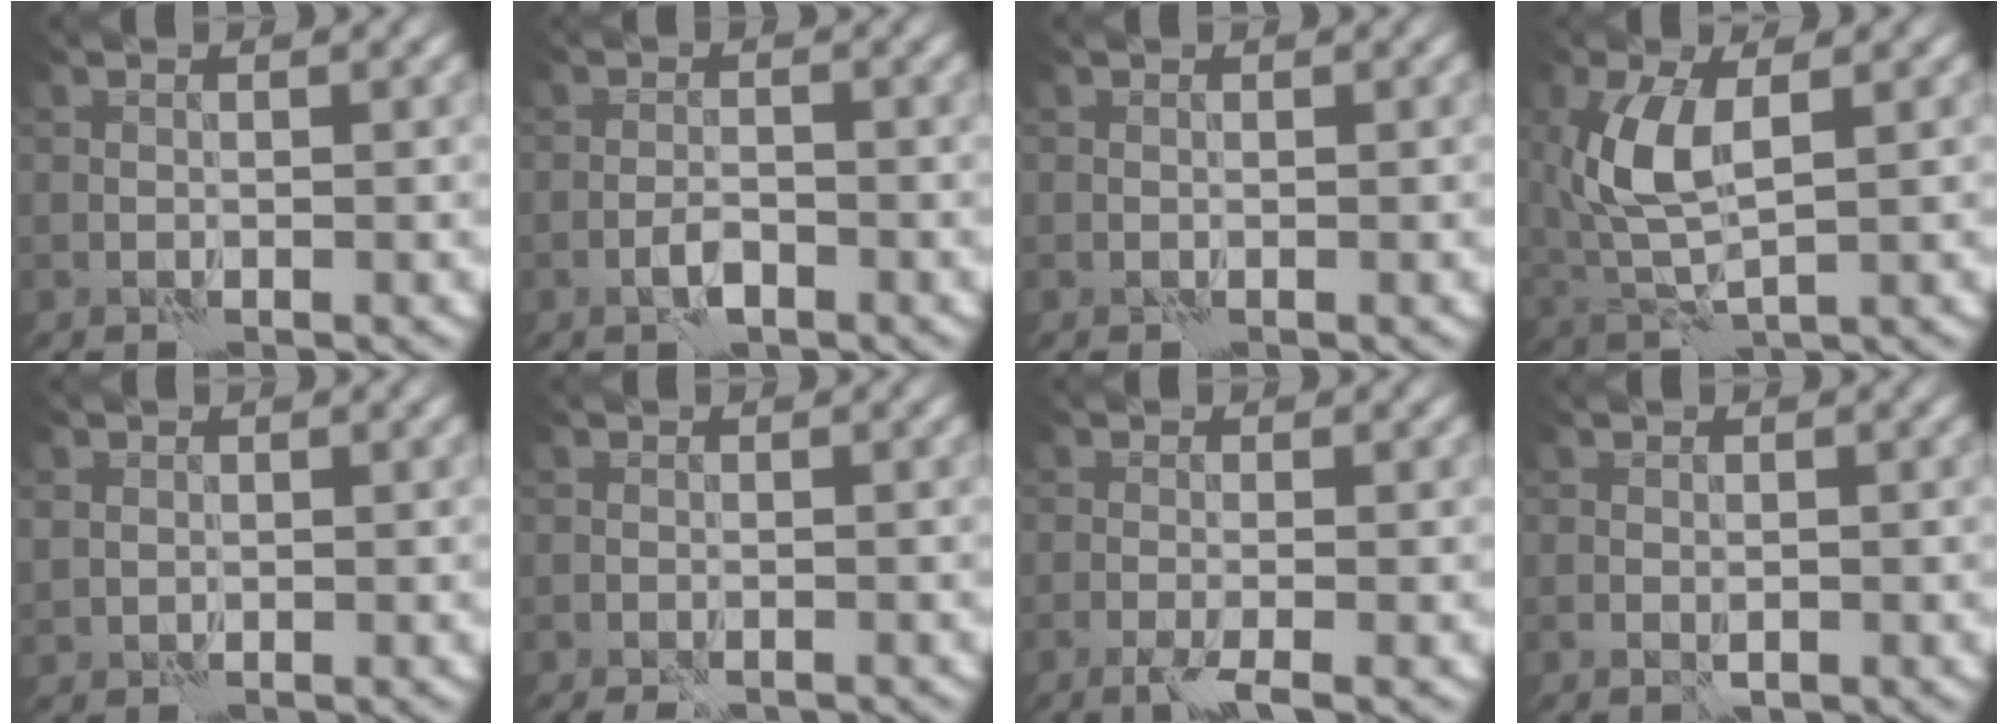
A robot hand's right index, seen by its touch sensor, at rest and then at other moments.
{"total": 1.7, "force": [-1.0, 0.5, 1.3], "torque": [-0.026, 0.003, -0.023]}
{"total": 0.0}
{"total": 5.9, "force": [1.1, 2.5, 5.2], "torque": [-0.131, 0.001, 0.023]}
{"total": 1.2, "force": [0.3, 1.1, 0.2], "torque": [-0.007, -0.004, 0.004]}
{"total": 1.9, "force": [-1.5, 0.6, 1.0], "torque": [-0.023, 0.005, -0.021]}
{"total": 2.3, "force": [-1.4, 0.1, 1.8], "torque": [-0.039, -0.004, -0.033]}
{"total": 0.9, "force": [-0.4, 0.4, 0.7], "torque": [-0.015, -0.002, -0.007]}